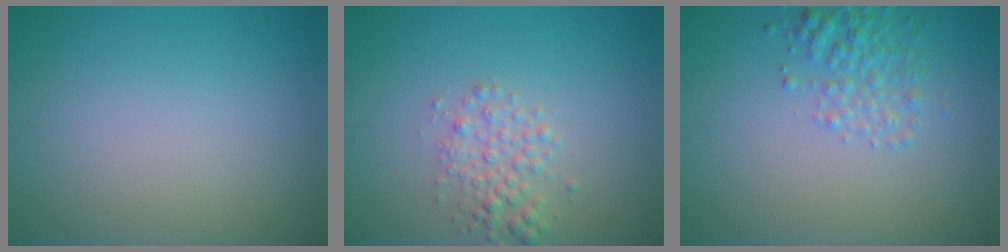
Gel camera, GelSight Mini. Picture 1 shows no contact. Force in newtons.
{"total": 2.4, "press": 2.4, "slide": 0.1}
{"total": 2.5, "press": 2.5, "slide": 0.1}